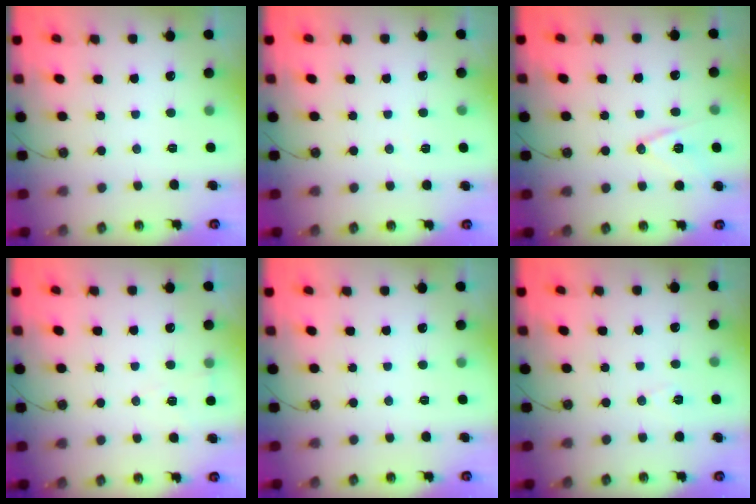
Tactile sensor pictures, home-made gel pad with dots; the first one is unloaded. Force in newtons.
{"total": 2.4, "press": 2.2, "slide": 1.1}
{"total": 11.8, "press": 11.3, "slide": 3.2}
{"total": 5.2, "press": 4.9, "slide": 1.5}
{"total": 0.0}
{"total": 6.1, "press": 4.1, "slide": 4.5}